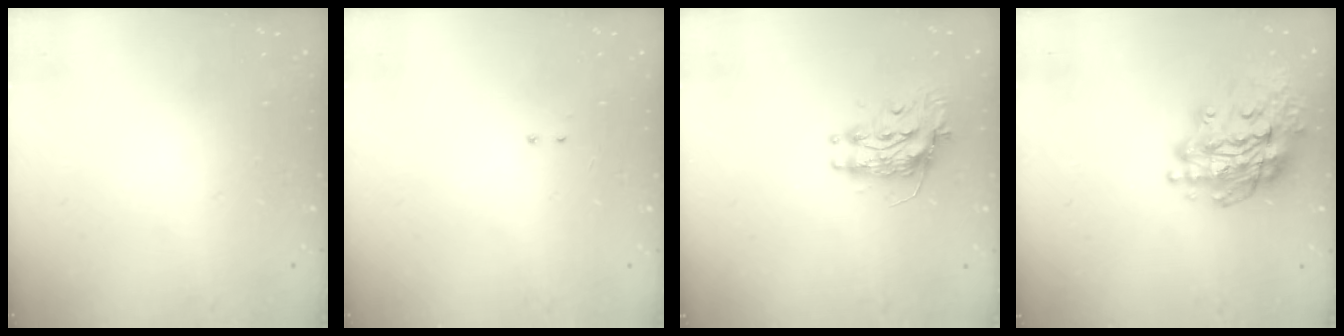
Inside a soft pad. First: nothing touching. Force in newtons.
{"total": 2.0, "press": 2.0, "slide": 0.4}
{"total": 9.2, "press": 9.2, "slide": 0.7}
{"total": 18.9, "press": 18.8, "slide": 2.2}